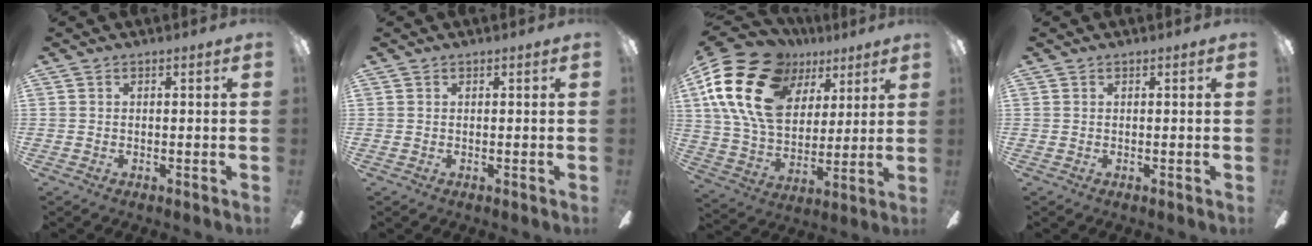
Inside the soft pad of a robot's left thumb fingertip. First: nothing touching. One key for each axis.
{"total": 0.0}
{"total": 23.7, "fx": 10.6, "fy": 15.9, "fz": 14.0, "tx": -0.284, "ty": -0.036, "tz": 0.191}
{"total": 0.0}